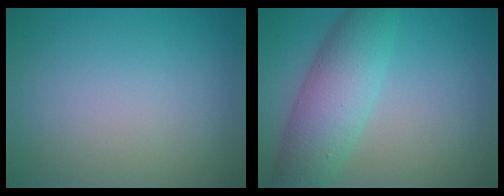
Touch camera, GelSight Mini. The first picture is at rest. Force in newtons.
{"total": 6.3, "press": 6.3, "slide": 0.2}